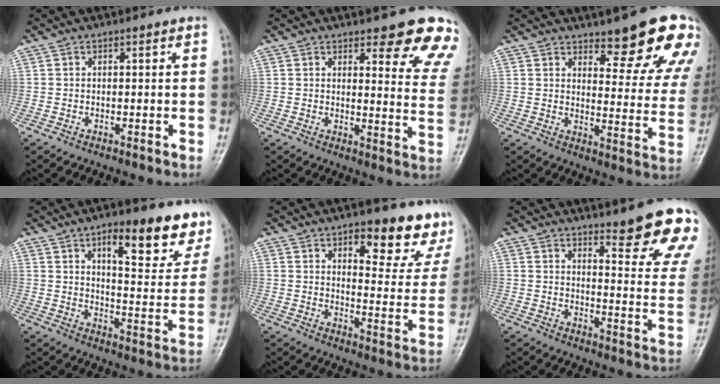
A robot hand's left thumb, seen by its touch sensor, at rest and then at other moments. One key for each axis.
{"total": 13.1, "fx": 9.9, "fy": 3.6, "fz": 7.8, "tx": -0.042, "ty": -0.058, "tz": 0.097}
{"total": 16.1, "fx": 11.2, "fy": 4.5, "fz": 10.7, "tx": -0.092, "ty": -0.076, "tz": 0.139}
{"total": 16.0, "fx": 10.3, "fy": 5.5, "fz": 10.9, "tx": -0.084, "ty": -0.058, "tz": 0.141}
{"total": 15.2, "fx": 10.4, "fy": 6.3, "fz": 9.2, "tx": -0.053, "ty": -0.065, "tz": 0.123}
{"total": 15.2, "fx": 11.2, "fy": 2.7, "fz": 10.0, "tx": -0.088, "ty": -0.082, "tz": 0.137}